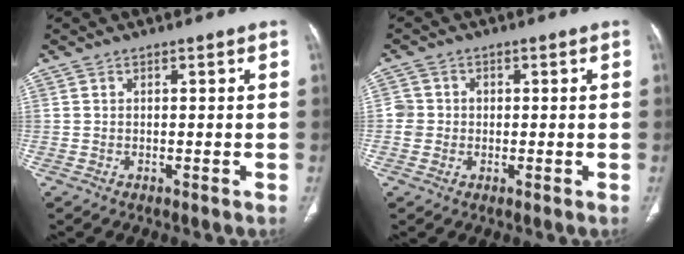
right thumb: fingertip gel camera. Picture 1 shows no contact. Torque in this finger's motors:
{"motor_torque": [0.34, 0.24, 0.34, 0.16, -0.01]}